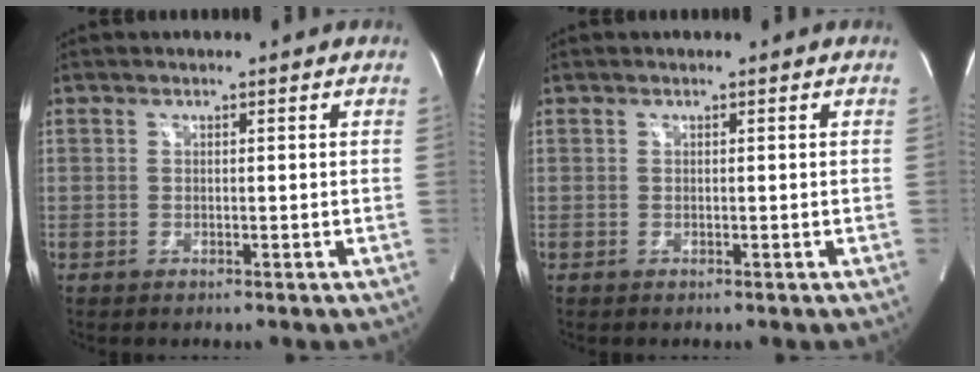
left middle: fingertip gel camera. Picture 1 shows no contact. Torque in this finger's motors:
{"motor_torque": [0.00, 0.04, -0.10, -0.01]}